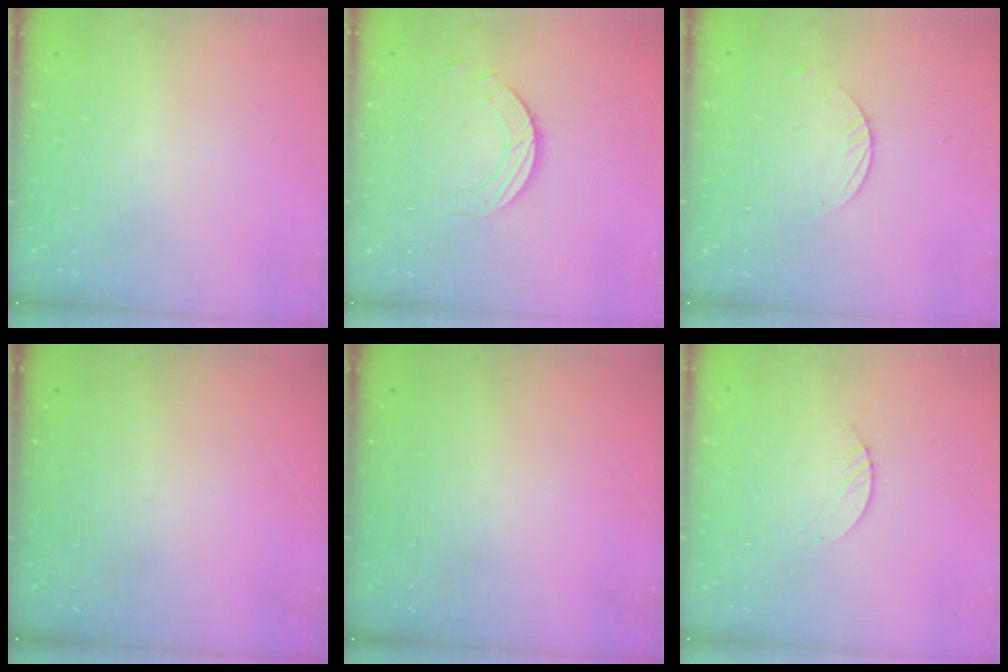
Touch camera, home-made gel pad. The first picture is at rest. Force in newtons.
{"total": 3.4, "press": 3.4, "slide": 0.3}
{"total": 2.1, "press": 2.1, "slide": 0.2}
{"total": 0.0}
{"total": 0.0}
{"total": 0.9, "press": 0.8, "slide": 0.2}